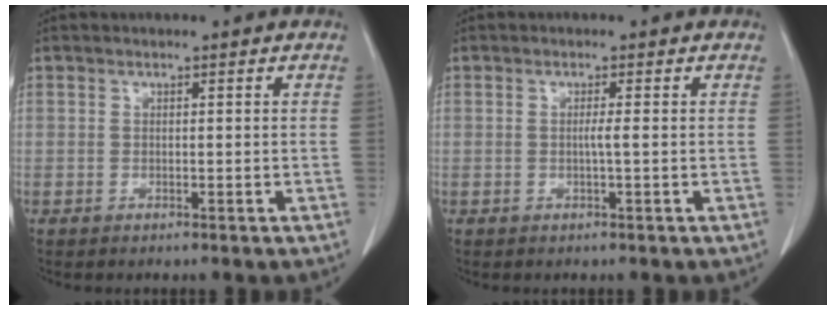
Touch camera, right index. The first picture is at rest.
{"total": 1.2, "force": [-0.1, -0.3, 1.1], "torque": [-0.019, 0.000, -0.004]}